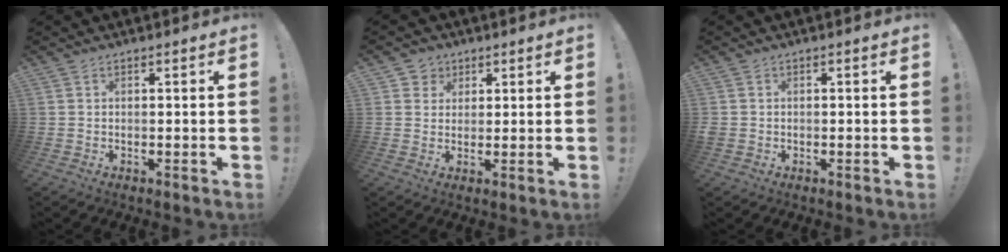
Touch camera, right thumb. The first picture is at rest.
{"total": 4.1, "force": [1.8, 3.7, 0.5], "torque": [-0.007, -0.010, 0.032]}
{"total": 1.2, "force": [-0.1, 1.2, 0.4], "torque": [-0.014, 0.005, 0.001]}